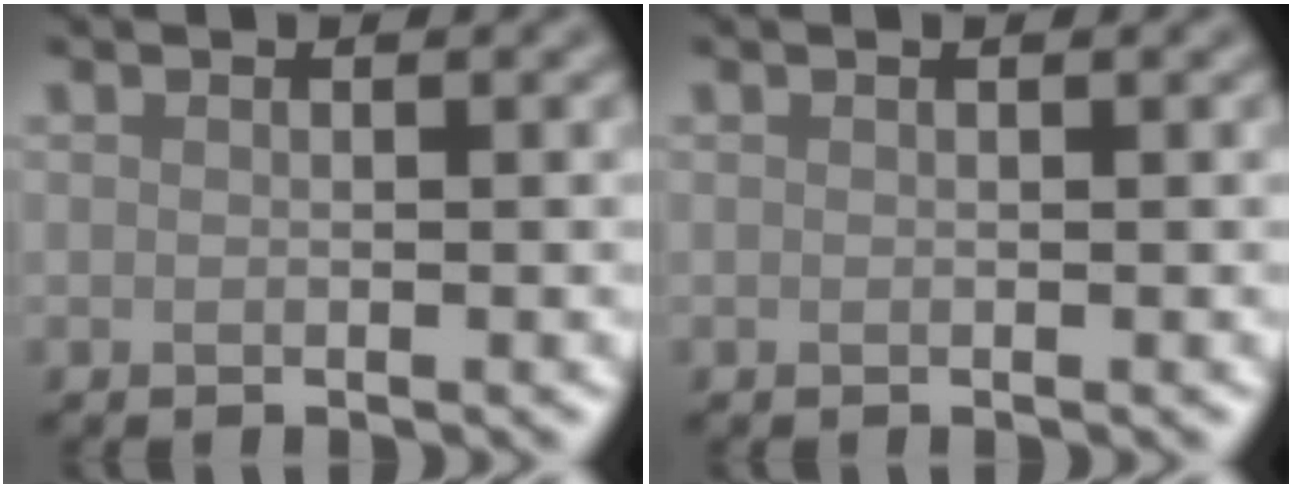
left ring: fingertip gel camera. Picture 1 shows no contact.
{"total": 0.0}